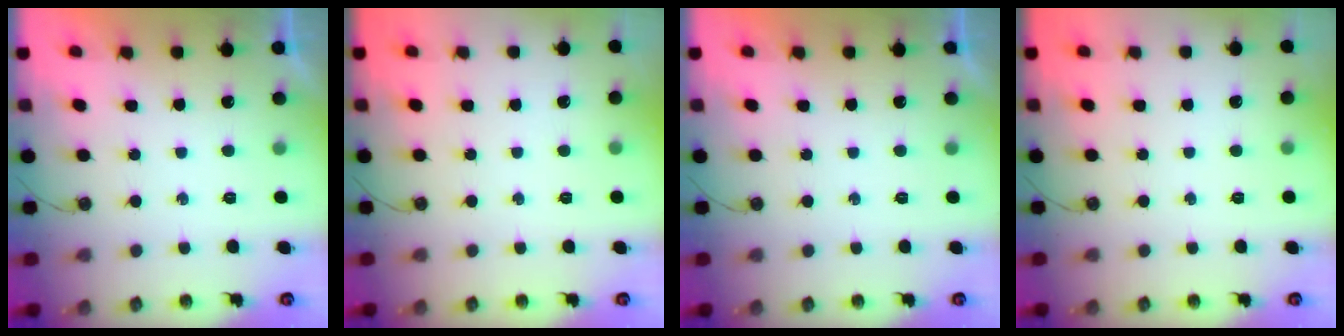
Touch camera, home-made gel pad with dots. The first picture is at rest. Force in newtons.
{"total": 0.0}
{"total": 0.0}
{"total": 0.0}